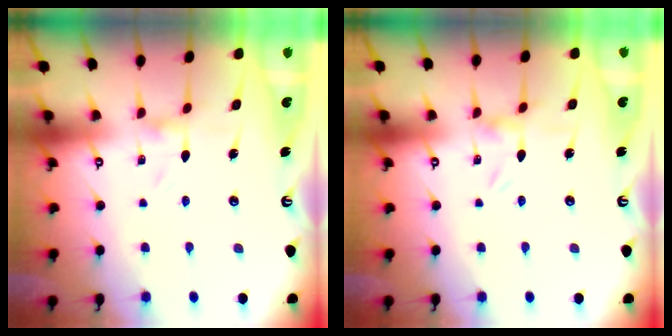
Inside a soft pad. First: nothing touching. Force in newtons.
{"total": 0.0}